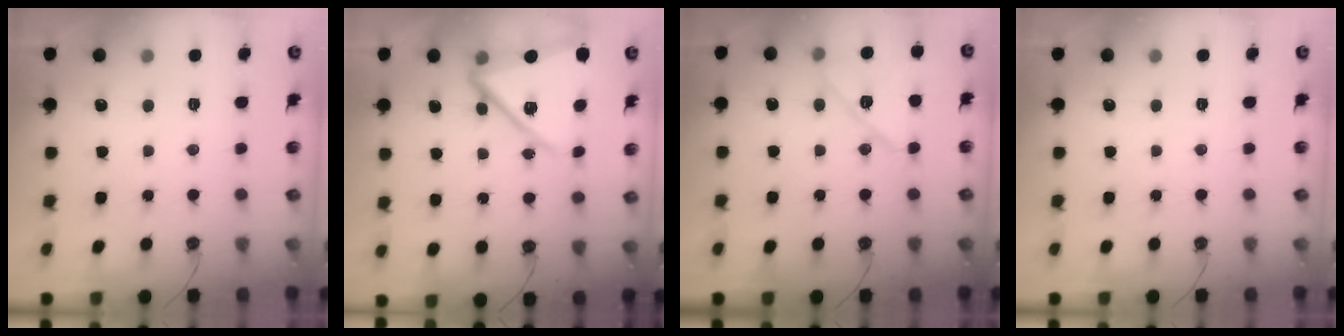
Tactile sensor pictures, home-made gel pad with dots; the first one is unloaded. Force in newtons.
{"total": 14.8, "press": 14.7, "slide": 1.9}
{"total": 12.6, "press": 12.6, "slide": 0.6}
{"total": 0.0}